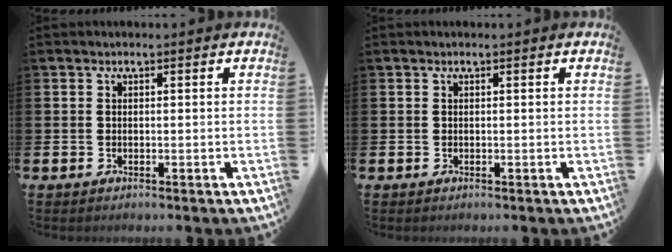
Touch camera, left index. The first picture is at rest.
{"total": 0.0}